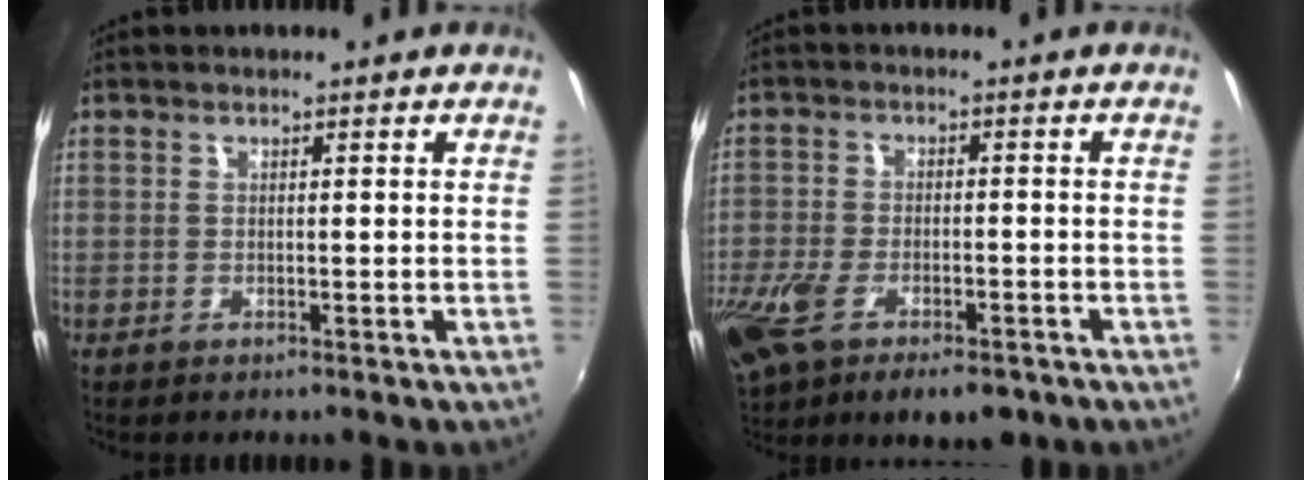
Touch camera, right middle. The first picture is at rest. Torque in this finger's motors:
{"motor_torque": [1.09, -1.05, 0.32, 0.21]}